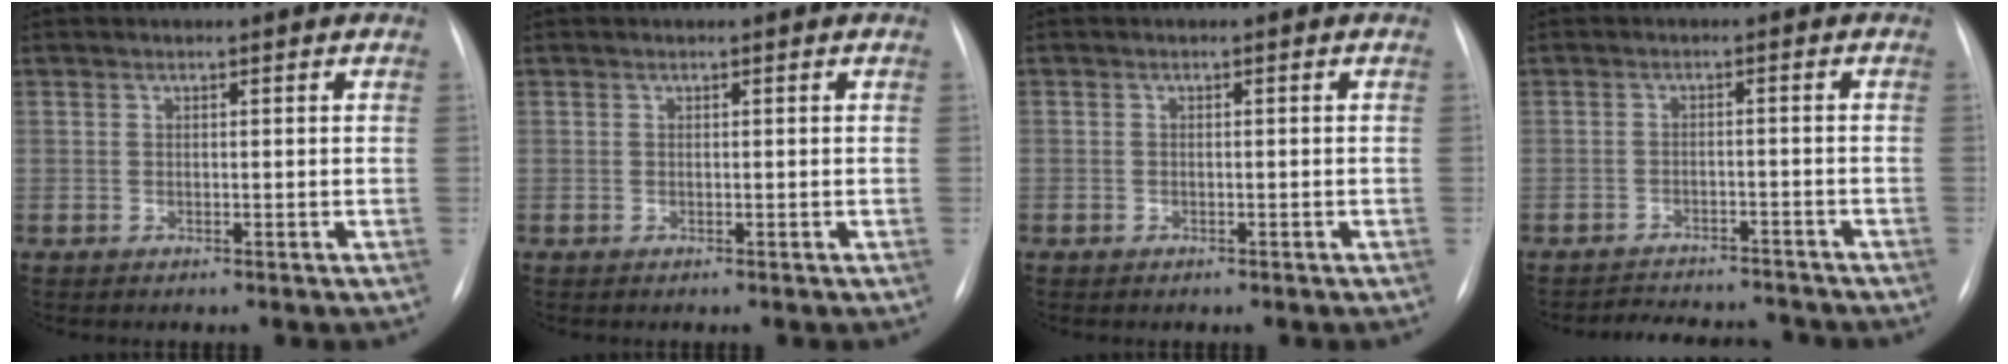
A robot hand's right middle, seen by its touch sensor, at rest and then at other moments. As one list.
[{"total": 0.0}, {"total": 0.7, "force": [-0.4, 0.5, 0.0], "torque": [-0.003, 0.004, -0.007]}, {"total": 8.7, "force": [-8.3, 2.2, 1.5], "torque": [-0.029, 0.006, -0.108]}]